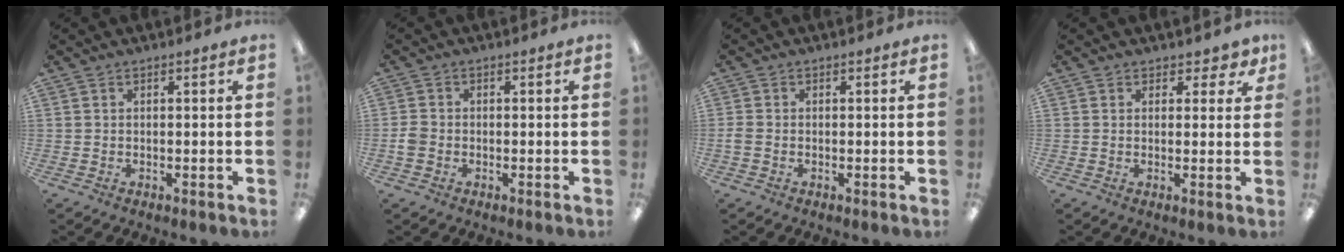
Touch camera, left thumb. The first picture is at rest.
{"total": 2.6, "force": [-0.9, 2.1, 1.2], "torque": [-0.019, 0.006, -0.015]}
{"total": 1.4, "force": [-0.4, 1.1, 0.9], "torque": [-0.015, 0.003, -0.007]}
{"total": 2.8, "force": [1.7, 2.1, 0.8], "torque": [0.007, -0.006, 0.027]}